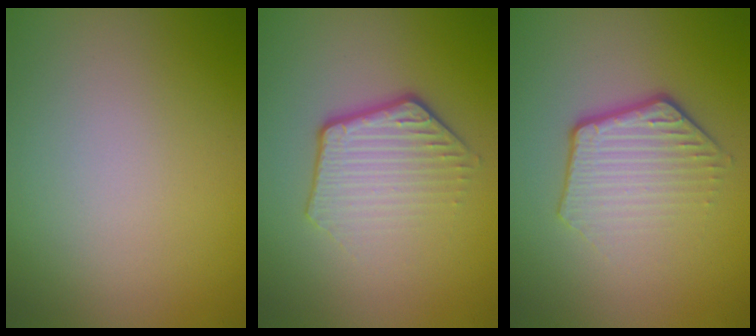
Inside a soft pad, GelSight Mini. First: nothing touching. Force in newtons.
{"total": 4.0, "press": 3.0, "slide": 2.7}
{"total": 4.0, "press": 3.0, "slide": 2.7}